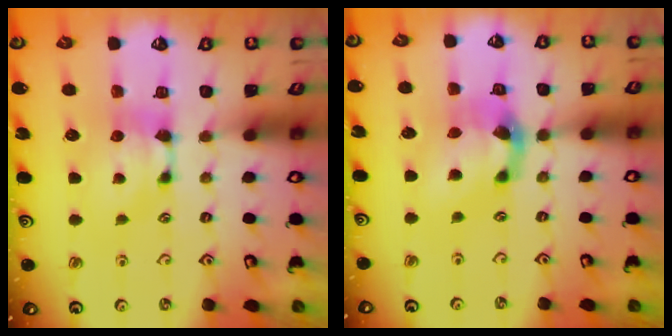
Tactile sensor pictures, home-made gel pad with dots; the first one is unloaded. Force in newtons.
{"total": 4.9, "press": 4.5, "slide": 1.9}